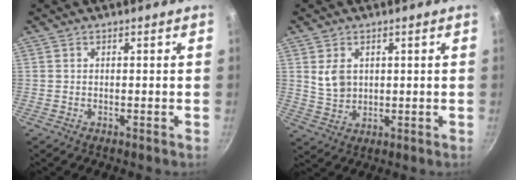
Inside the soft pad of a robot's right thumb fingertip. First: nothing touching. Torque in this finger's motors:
{"motor_torque": [-0.54, 0.57, 0.30, -0.29, 0.01]}